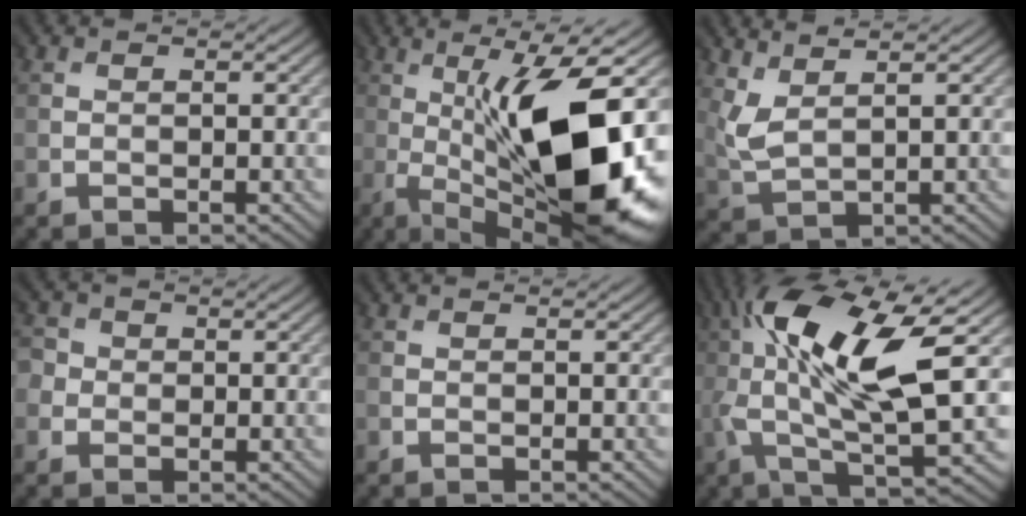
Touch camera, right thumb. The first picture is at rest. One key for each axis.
{"total": 17.2, "fx": -1.8, "fy": 5.6, "fz": 16.2, "tx": -0.240, "ty": 0.010, "tz": -0.035}
{"total": 4.4, "fx": 3.1, "fy": 1.5, "fz": 2.6, "tx": -0.094, "ty": -0.001, "tz": 0.066}
{"total": 2.8, "fx": -0.1, "fy": 2.8, "fz": 0.1, "tx": -0.024, "ty": 0.001, "tz": -0.009}
{"total": 0.0}
{"total": 15.0, "fx": 2.8, "fy": 5.1, "fz": 13.9, "tx": -0.271, "ty": 0.018, "tz": 0.041}